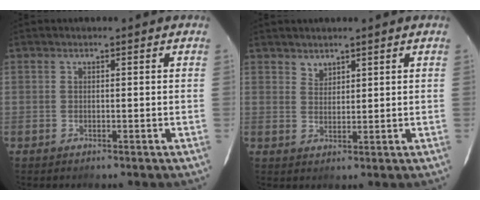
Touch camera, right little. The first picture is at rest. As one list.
[{"total": 1.9, "force": [1.8, 0.6, 0.2], "torque": [0.003, 0.002, 0.034]}]